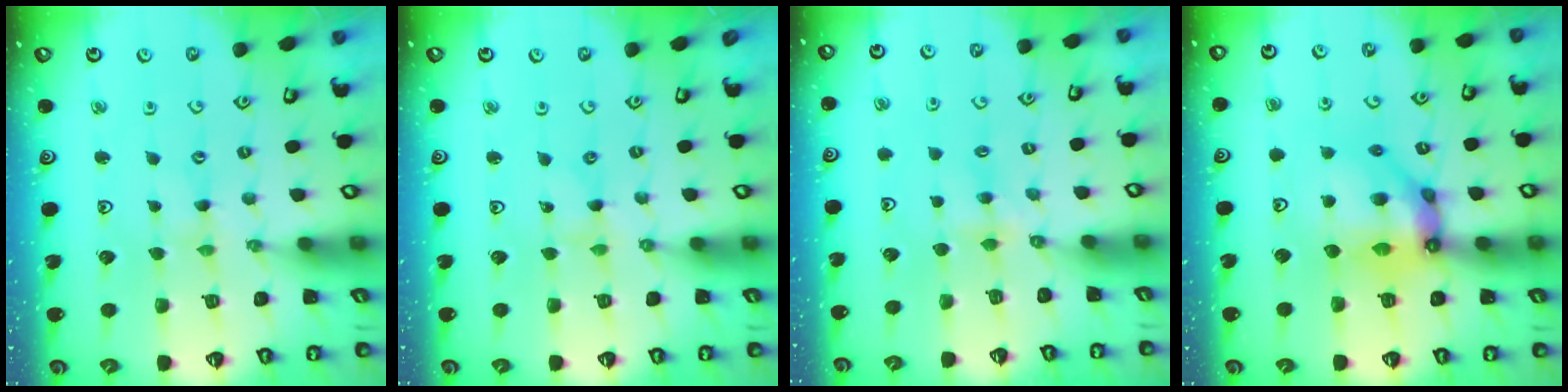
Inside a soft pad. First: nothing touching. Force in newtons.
{"total": 0.0}
{"total": 3.7, "press": 3.7, "slide": 0.3}
{"total": 12.4, "press": 12.3, "slide": 1.5}